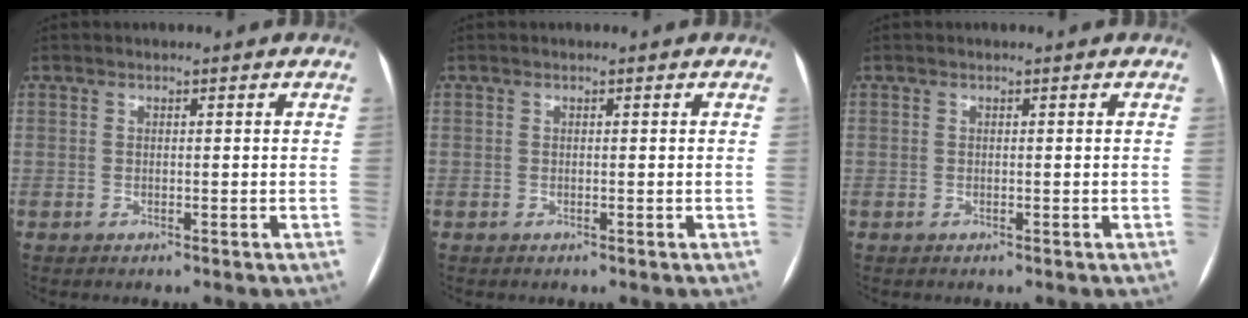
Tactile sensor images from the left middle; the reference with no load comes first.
{"total": 0.0}
{"total": 0.0}